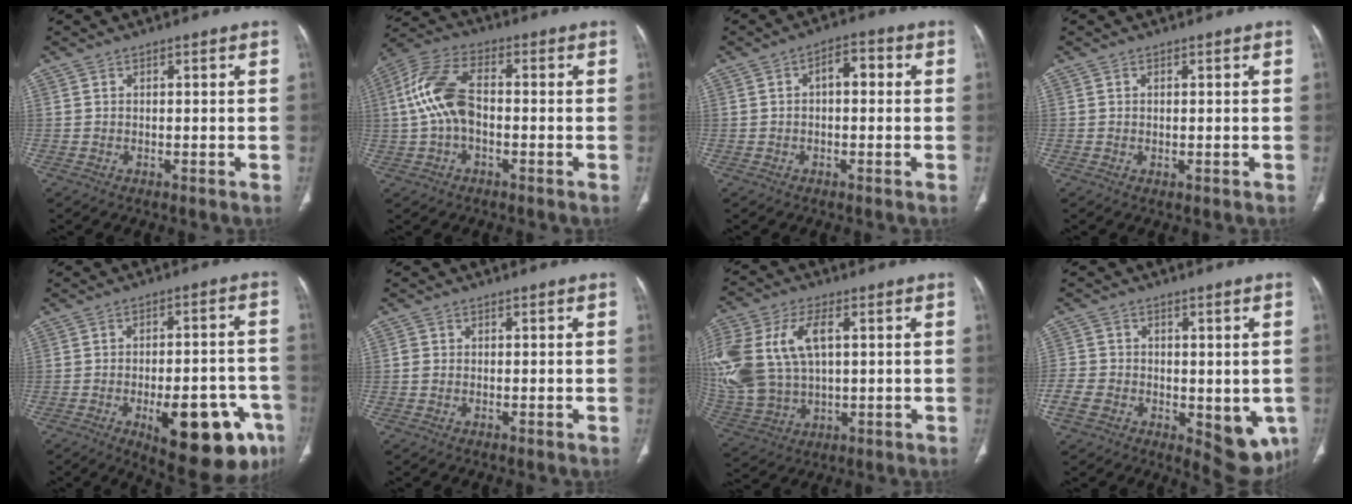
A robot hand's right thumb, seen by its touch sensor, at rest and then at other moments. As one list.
[{"total": 11.4, "force": [-0.5, 6.4, 9.4], "torque": [-0.204, 0.033, -0.014]}, {"total": 4.5, "force": [0.4, 2.5, 3.7], "torque": [-0.047, 0.017, -0.002]}, {"total": 0.6, "force": [0.0, 0.4, 0.4], "torque": [-0.010, -0.003, 0.003]}, {"total": 19.4, "force": [-8.1, 7.8, 15.8], "torque": [-0.153, 0.029, -0.094]}, {"total": 1.0, "force": [-0.1, 0.9, 0.4], "torque": [-0.004, 0.002, 0.001]}, {"total": 22.2, "force": [4.6, 13.6, 17.0], "torque": [-0.414, 0.012, 0.098]}, {"total": 14.3, "force": [-3.6, 9.1, 10.5], "torque": [-0.131, -0.006, -0.049]}]